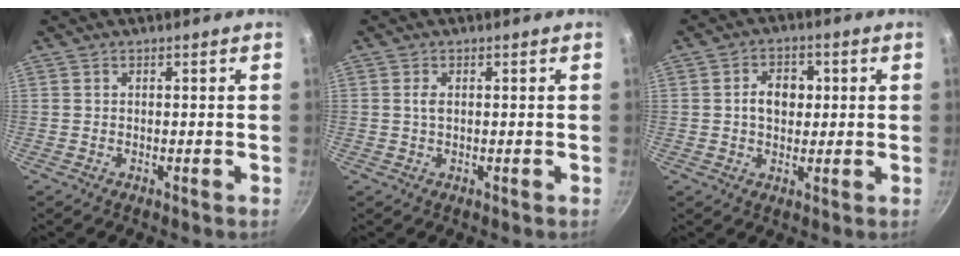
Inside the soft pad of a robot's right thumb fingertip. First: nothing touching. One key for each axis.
{"total": 1.3, "fx": 0.2, "fy": 0.6, "fz": 1.1, "tx": -0.022, "ty": 0.001, "tz": 0.003}
{"total": 6.2, "fx": 0.7, "fy": 4.6, "fz": 4.0, "tx": -0.037, "ty": 0.007, "tz": 0.004}